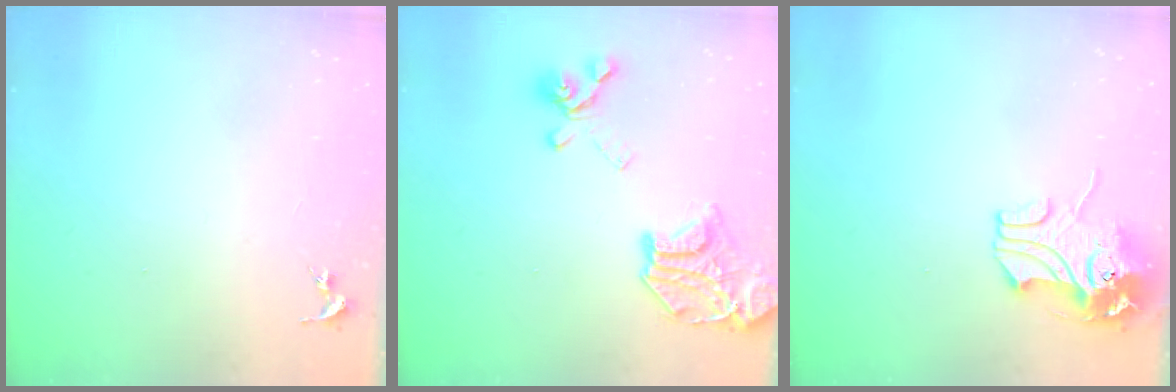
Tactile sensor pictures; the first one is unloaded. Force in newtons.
{"total": 18.3, "press": 18.1, "slide": 2.4}
{"total": 10.6, "press": 10.4, "slide": 1.7}